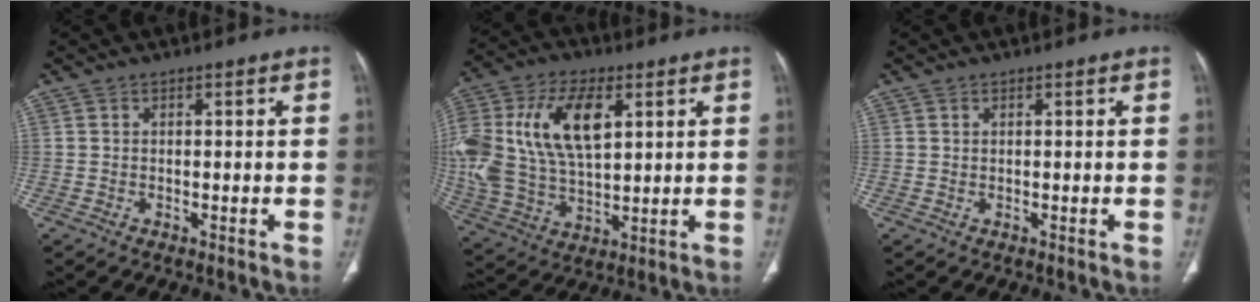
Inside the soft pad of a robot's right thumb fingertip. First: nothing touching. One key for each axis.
{"total": 24.2, "fx": 6.3, "fy": 13.8, "fz": 18.9, "tx": -0.419, "ty": 0.005, "tz": 0.118}
{"total": 0.0}